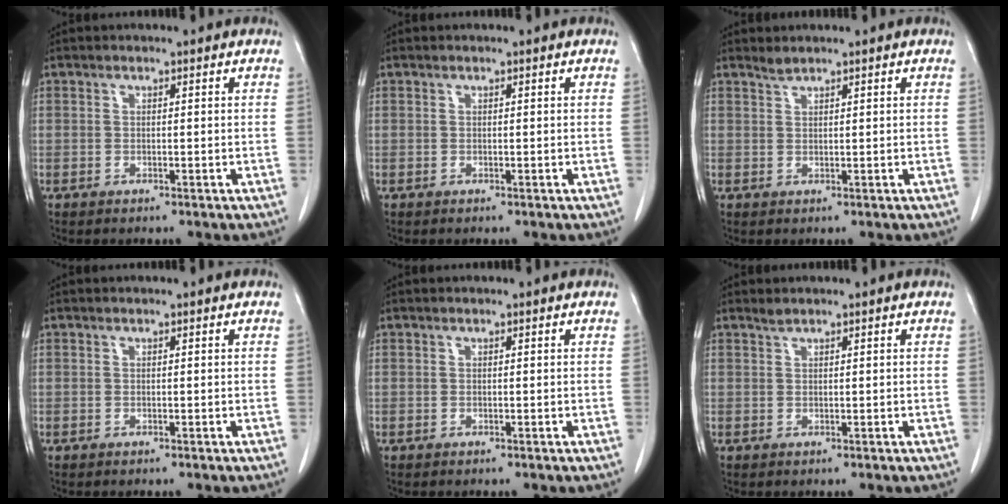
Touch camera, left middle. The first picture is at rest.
{"total": 0.0}
{"total": 1.0, "force": [1.0, -0.2, 0.1], "torque": [-0.007, -0.001, 0.023]}
{"total": 0.0}
{"total": 0.0}
{"total": 0.7, "force": [0.6, -0.1, 0.1], "torque": [-0.008, 0.000, 0.015]}